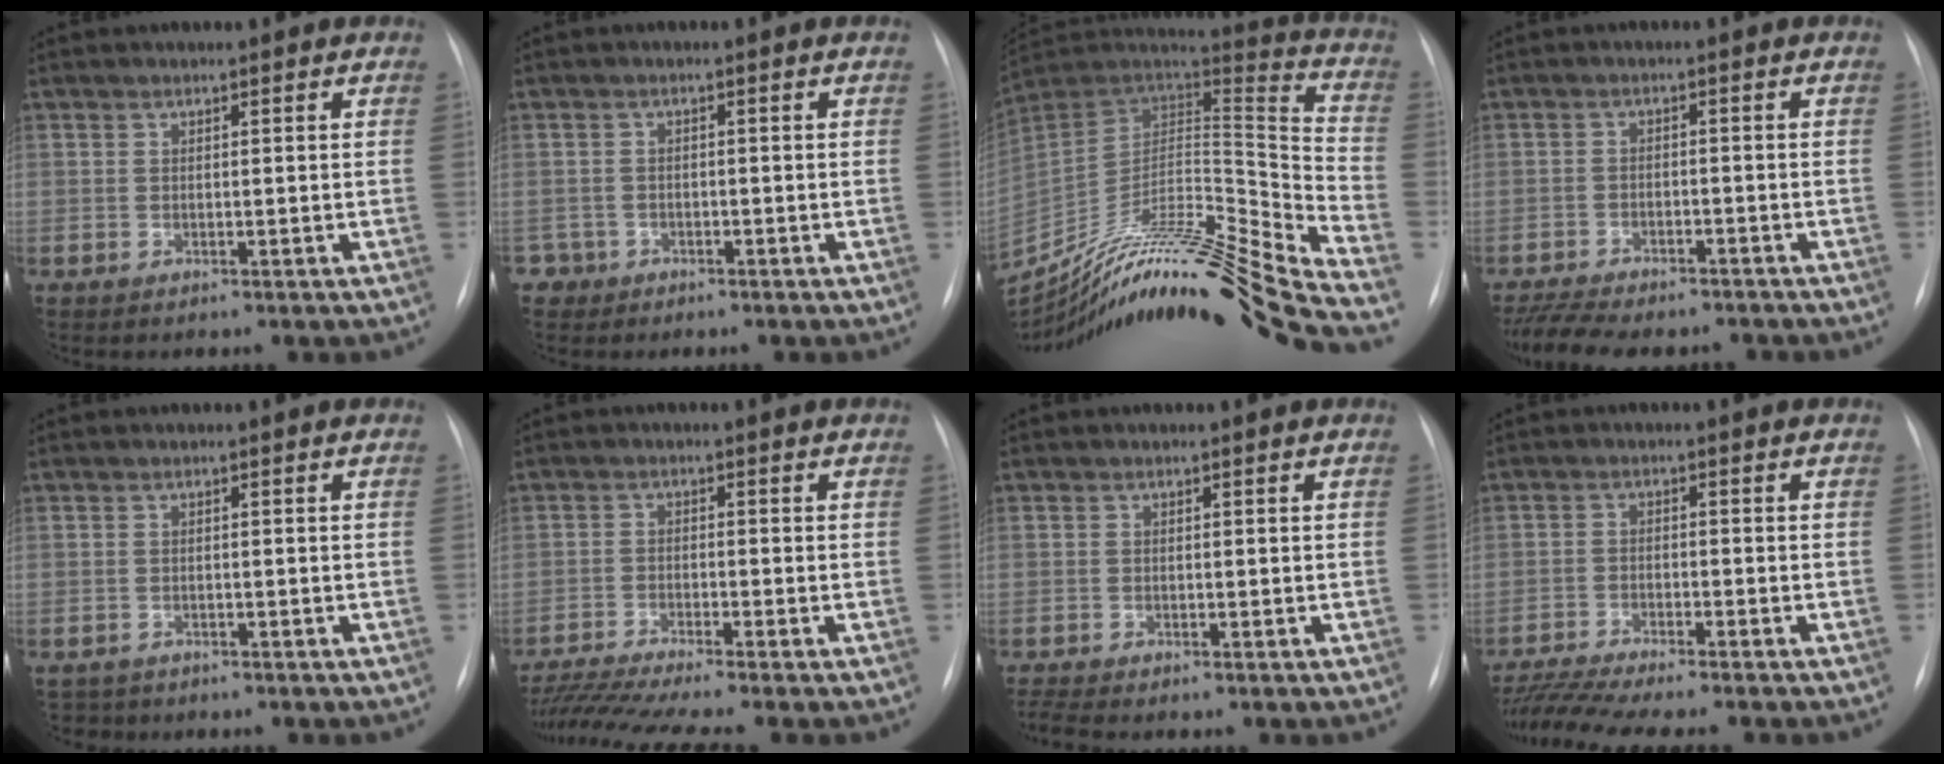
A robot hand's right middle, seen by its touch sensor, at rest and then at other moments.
{"total": 2.3, "force": [-1.4, 1.7, -0.7], "torque": [0.010, 0.009, -0.028]}
{"total": 30.0, "force": [-25.2, -1.0, 16.4], "torque": [-0.220, -0.023, -0.402]}
{"total": 12.6, "force": [-11.1, 3.3, 4.9], "torque": [-0.097, -0.001, -0.158]}
{"total": 1.9, "force": [-1.6, 1.0, -0.5], "torque": [0.002, 0.000, -0.025]}
{"total": 10.5, "force": [-9.0, -1.3, 5.1], "torque": [-0.083, -0.017, -0.150]}
{"total": 1.7, "force": [-1.5, -0.3, 0.6], "torque": [-0.026, -0.010, -0.033]}
{"total": 9.7, "force": [-8.7, -0.8, 4.3], "torque": [-0.067, -0.015, -0.143]}